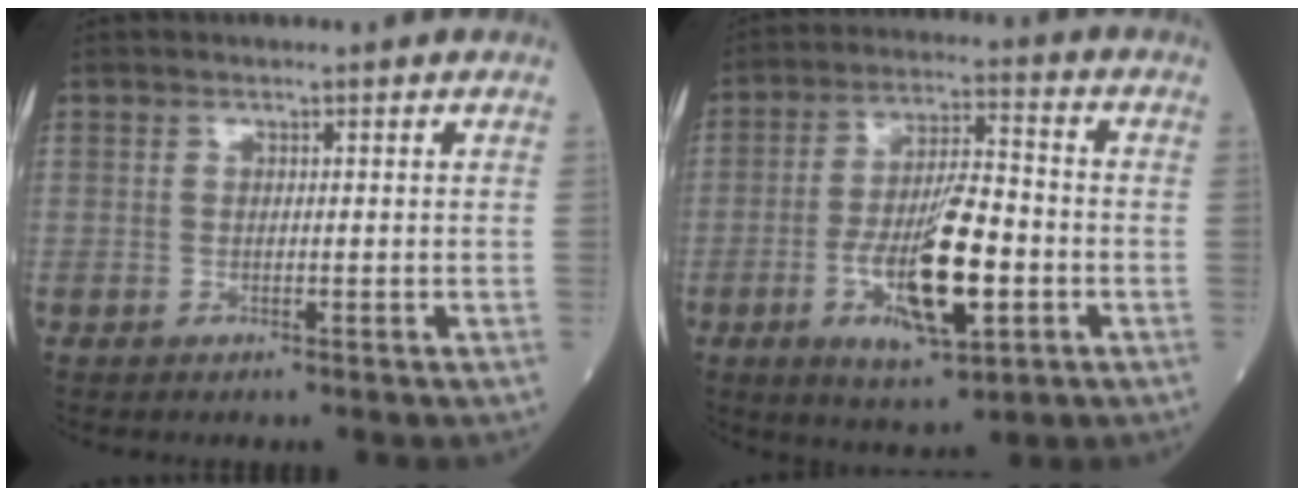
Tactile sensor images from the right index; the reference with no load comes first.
{"total": 13.2, "force": [-3.7, 3.1, 12.3], "torque": [-0.228, -0.006, -0.058]}